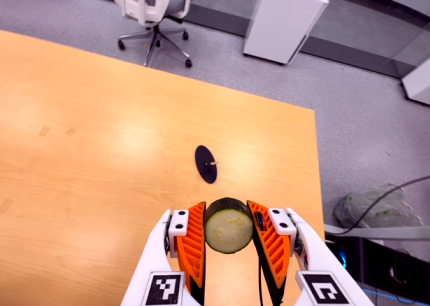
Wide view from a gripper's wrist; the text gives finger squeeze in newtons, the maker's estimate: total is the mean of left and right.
{"total": 10.8, "left": 10.0, "right": 11.5}